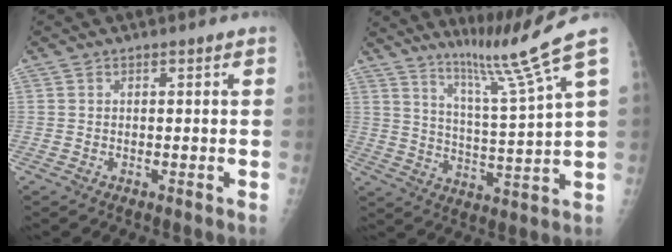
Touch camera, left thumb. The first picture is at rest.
{"total": 11.8, "force": [8.4, -2.3, 7.9], "torque": [-0.130, -0.071, 0.149]}